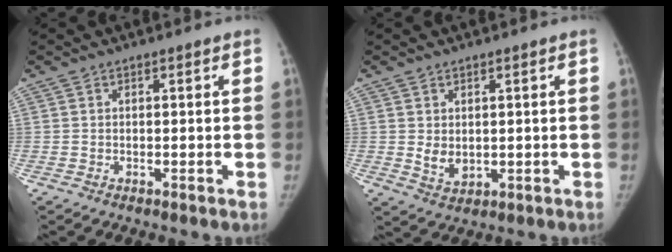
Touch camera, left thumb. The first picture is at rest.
{"total": 3.7, "force": [0.8, 2.5, 2.6], "torque": [-0.036, -0.014, 0.024]}